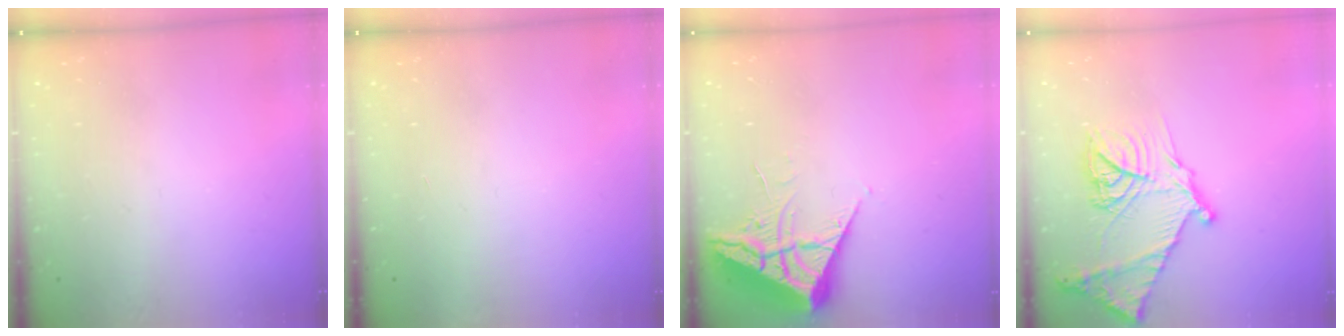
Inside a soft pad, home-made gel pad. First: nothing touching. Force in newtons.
{"total": 1.5, "press": 1.5, "slide": 0.1}
{"total": 6.5, "press": 6.4, "slide": 0.7}
{"total": 20.3, "press": 20.3, "slide": 1.7}